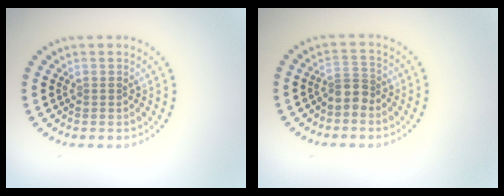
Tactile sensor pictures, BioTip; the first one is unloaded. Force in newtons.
{"total": 2.1, "press": 1.7, "slide": 1.2}